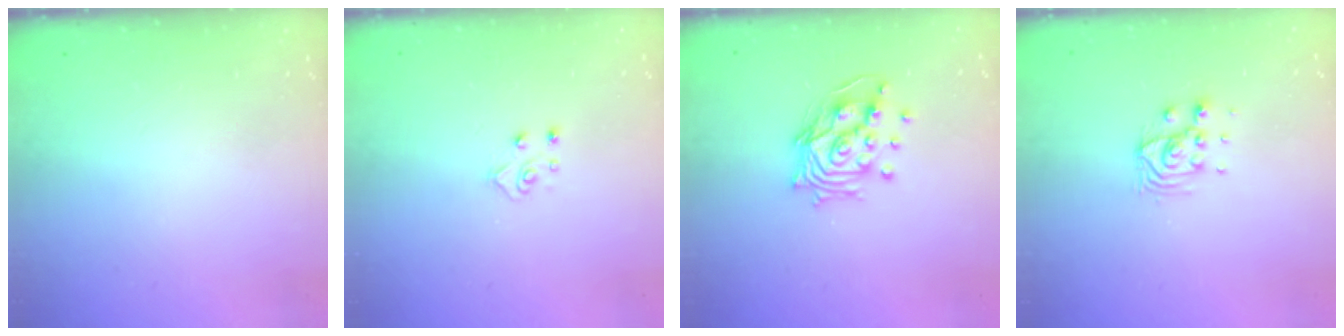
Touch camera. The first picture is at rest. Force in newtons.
{"total": 4.8, "press": 4.8, "slide": 0.5}
{"total": 12.8, "press": 12.8, "slide": 1.3}
{"total": 7.6, "press": 7.6, "slide": 0.3}